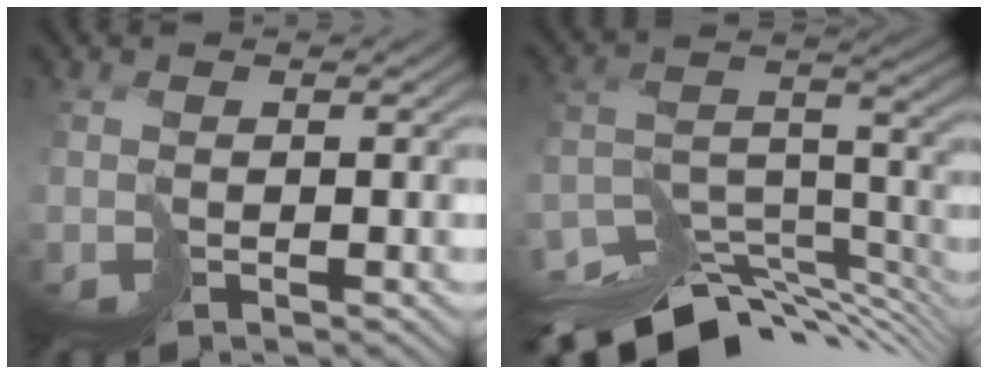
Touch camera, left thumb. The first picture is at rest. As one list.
[{"total": 14.2, "force": [-11.8, 4.0, 6.8], "torque": [-0.129, 0.007, -0.194]}]